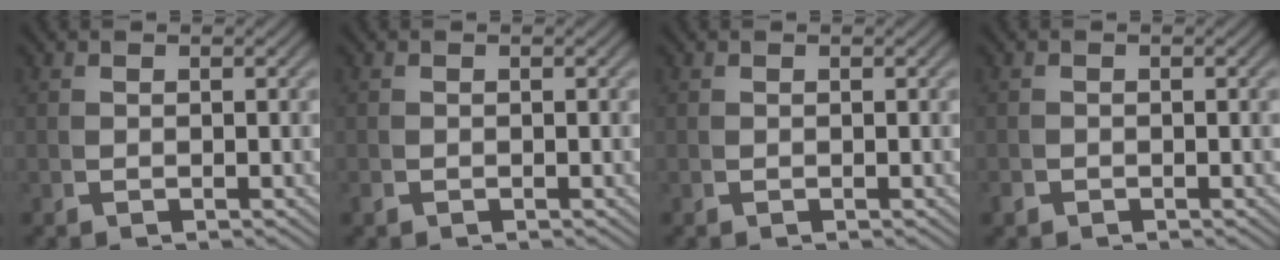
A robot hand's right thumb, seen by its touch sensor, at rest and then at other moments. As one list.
[{"total": 0.0}, {"total": 0.0}, {"total": 0.6, "force": [-0.6, 0.2, -0.1], "torque": [0.001, -0.005, -0.010]}]